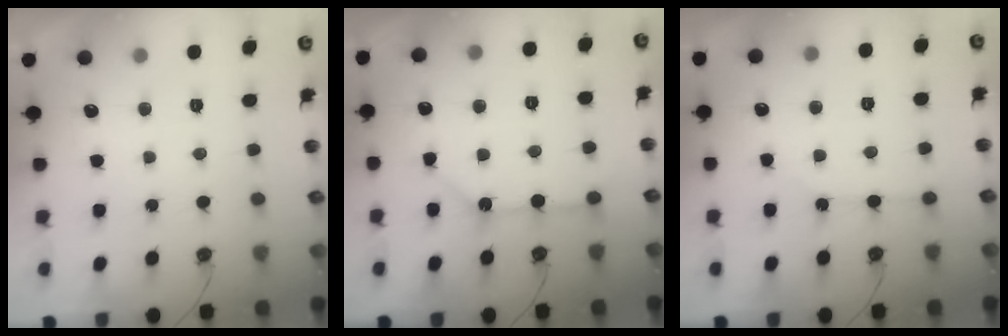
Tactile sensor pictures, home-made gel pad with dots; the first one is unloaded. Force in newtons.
{"total": 11.3, "press": 11.2, "slide": 1.1}
{"total": 2.5, "press": 2.4, "slide": 0.4}